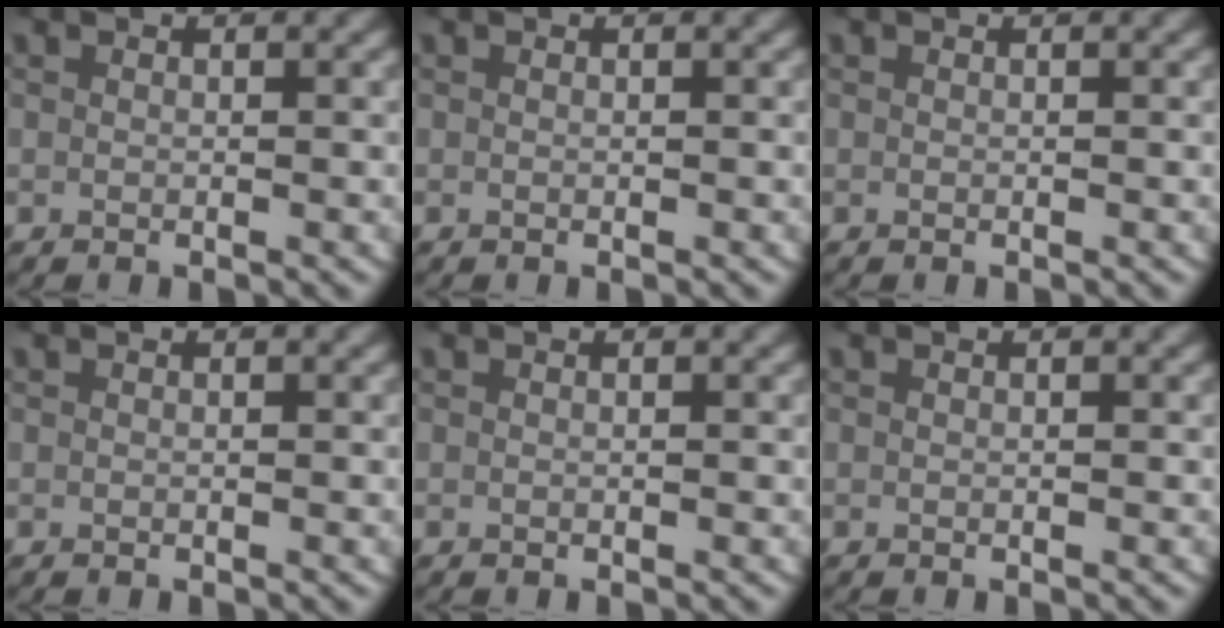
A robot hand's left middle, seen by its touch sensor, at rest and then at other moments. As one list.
[{"total": 0.0}, {"total": 0.0}, {"total": 0.0}, {"total": 0.0}, {"total": 0.0}]